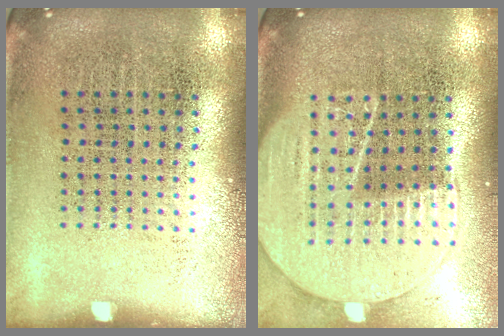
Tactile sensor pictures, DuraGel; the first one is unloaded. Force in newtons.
{"total": 2.0, "press": 1.8, "slide": 0.9}